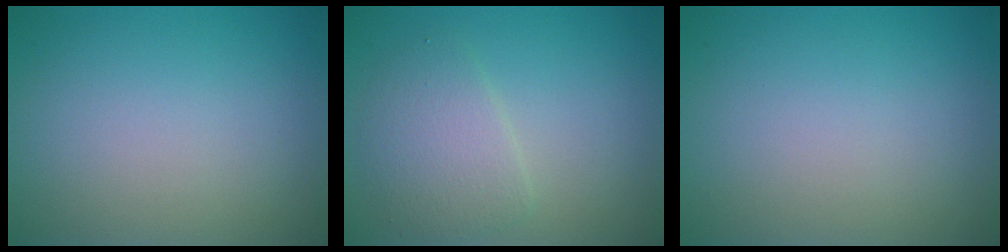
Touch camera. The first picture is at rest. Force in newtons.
{"total": 3.4, "press": 3.4, "slide": 0.1}
{"total": 0.0}